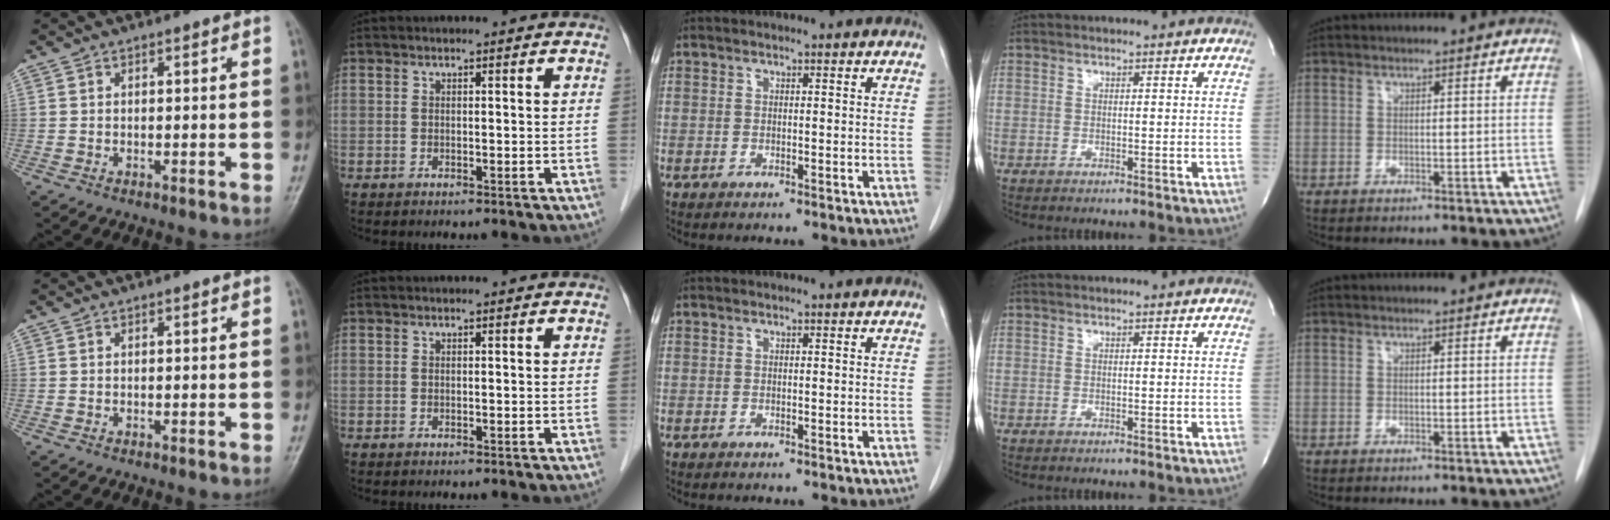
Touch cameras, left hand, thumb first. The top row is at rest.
{}